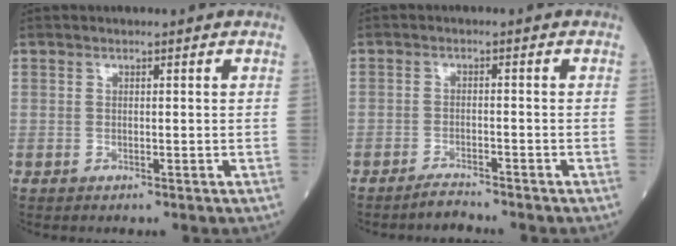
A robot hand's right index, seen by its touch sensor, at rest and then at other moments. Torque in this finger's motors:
{"motor_torque": [-0.21, -0.20, -0.03, 0.00]}